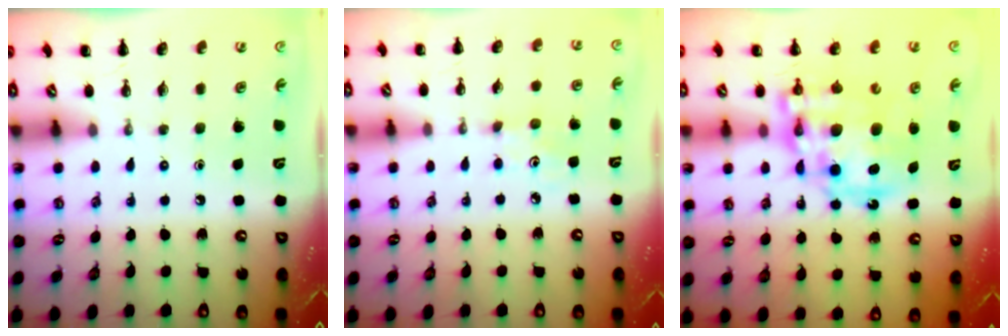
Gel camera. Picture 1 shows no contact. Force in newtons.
{"total": 3.5, "press": 3.4, "slide": 1.0}
{"total": 18.2, "press": 17.7, "slide": 4.2}